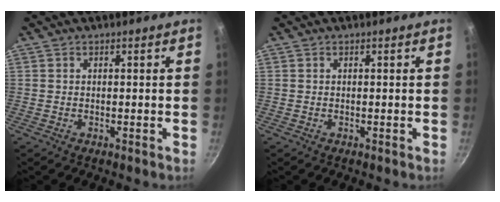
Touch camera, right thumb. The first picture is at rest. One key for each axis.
{"total": 0.0}